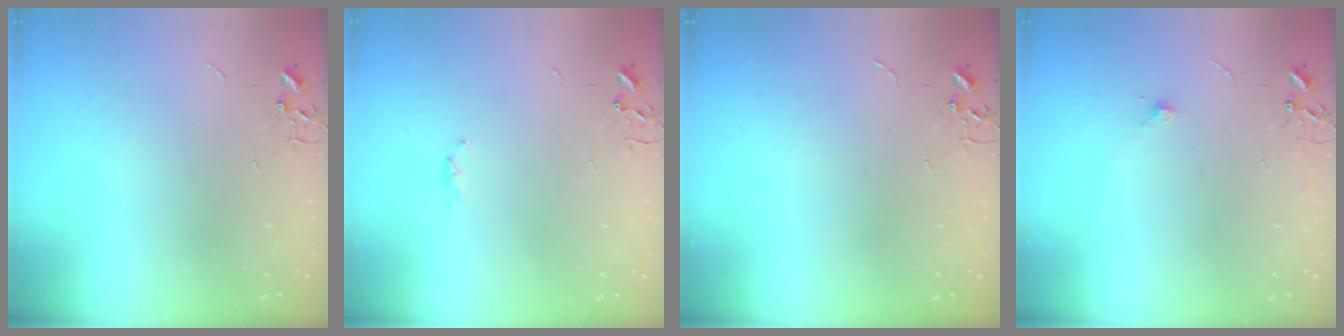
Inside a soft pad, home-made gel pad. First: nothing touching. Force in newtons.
{"total": 3.6, "press": 3.5, "slide": 1.1}
{"total": 0.0}
{"total": 5.6, "press": 5.6, "slide": 0.7}